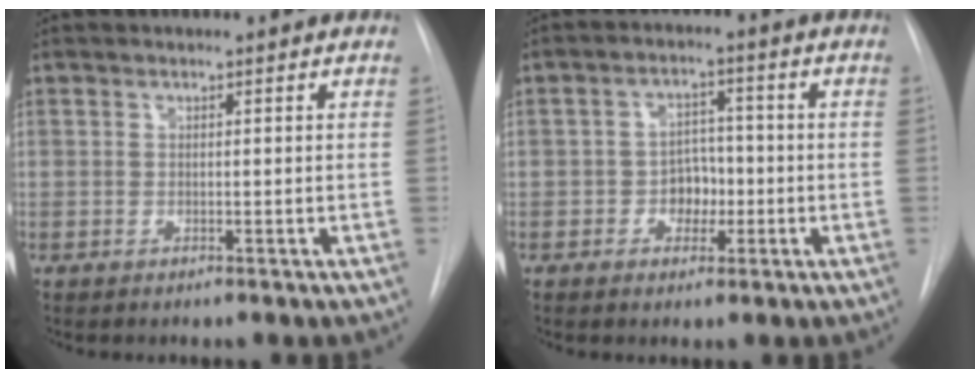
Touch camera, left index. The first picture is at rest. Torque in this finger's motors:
{"motor_torque": [0.23, -0.12, 0.06, 0.01]}